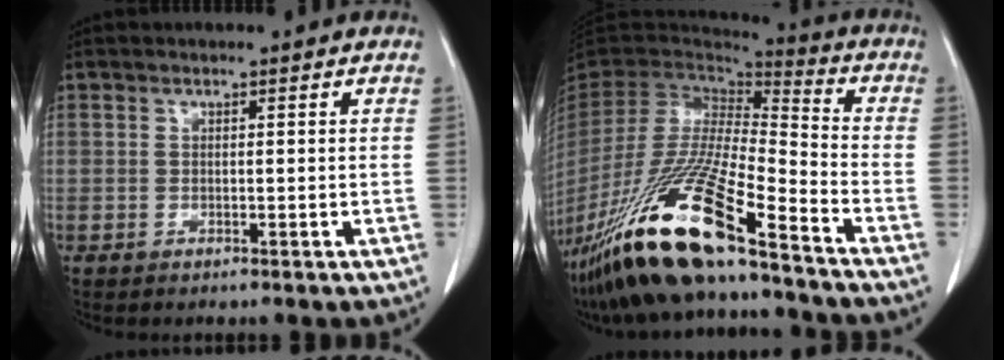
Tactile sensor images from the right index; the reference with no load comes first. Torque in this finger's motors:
{"motor_torque": [1.47, -0.67, 0.75, 0.21]}